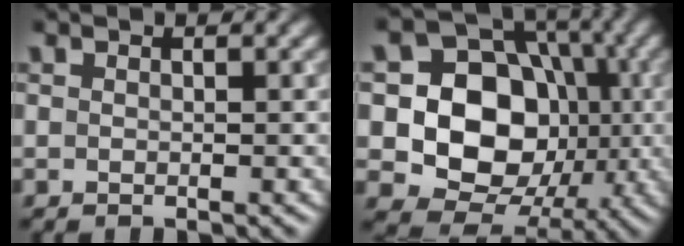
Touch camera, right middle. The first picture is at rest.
{"total": 13.5, "force": [-1.3, 11.5, 7.1], "torque": [-0.105, -0.006, -0.052]}